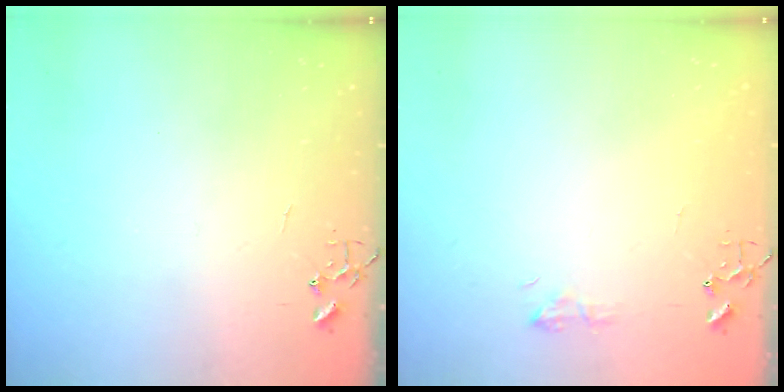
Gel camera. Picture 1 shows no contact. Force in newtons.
{"total": 6.2, "press": 6.1, "slide": 0.7}